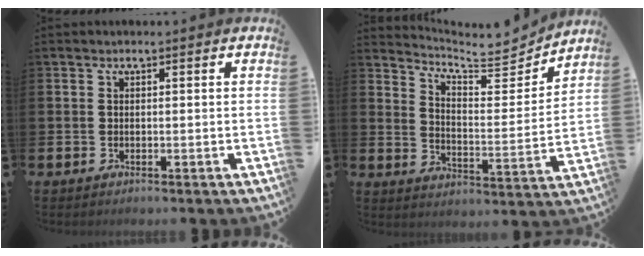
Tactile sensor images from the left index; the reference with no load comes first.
{"total": 6.3, "force": [6.1, 1.1, 1.2], "torque": [-0.037, -0.061, 0.099]}